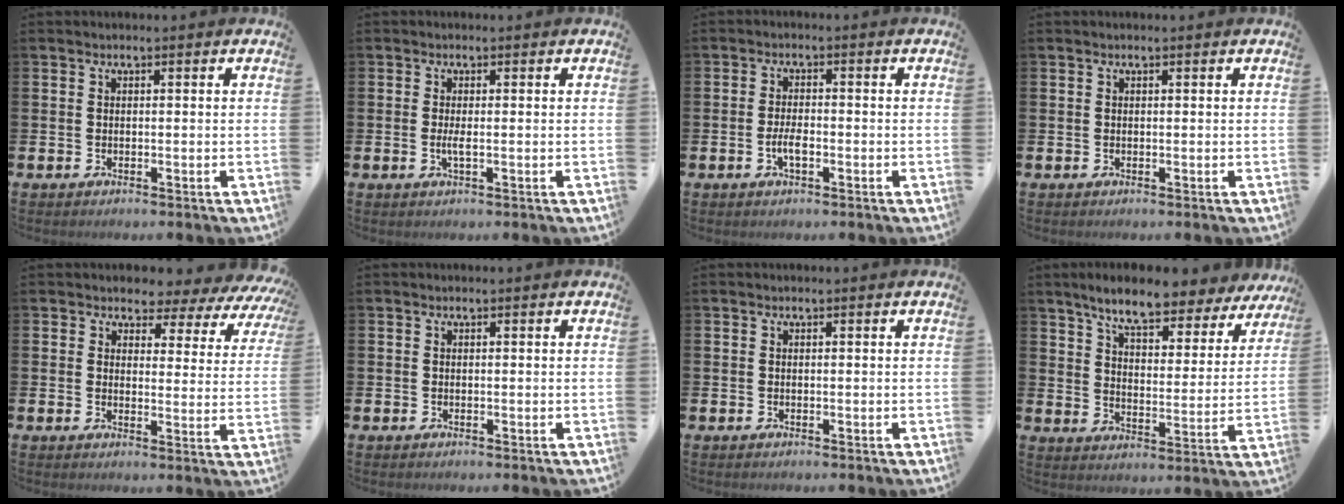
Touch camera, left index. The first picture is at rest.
{"total": 1.4, "force": [-0.2, 0.2, 1.4], "torque": [-0.034, 0.002, -0.003]}
{"total": 2.7, "force": [-0.9, 1.0, 2.4], "torque": [-0.050, -0.001, -0.018]}
{"total": 0.0}
{"total": 3.2, "force": [2.7, 1.7, 0.4], "torque": [-0.017, -0.035, 0.036]}
{"total": 0.0}
{"total": 0.0}
{"total": 8.0, "force": [7.1, 1.3, 3.3], "torque": [-0.089, -0.040, 0.121]}